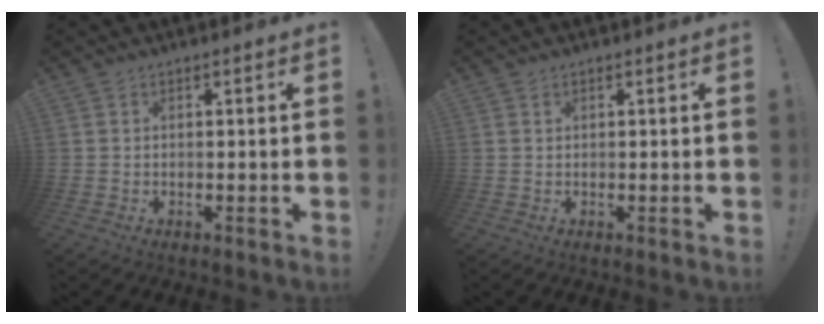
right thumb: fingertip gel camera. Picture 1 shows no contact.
{"total": 0.5, "force": [0.4, 0.4, 0.0], "torque": [0.004, -0.002, 0.007]}